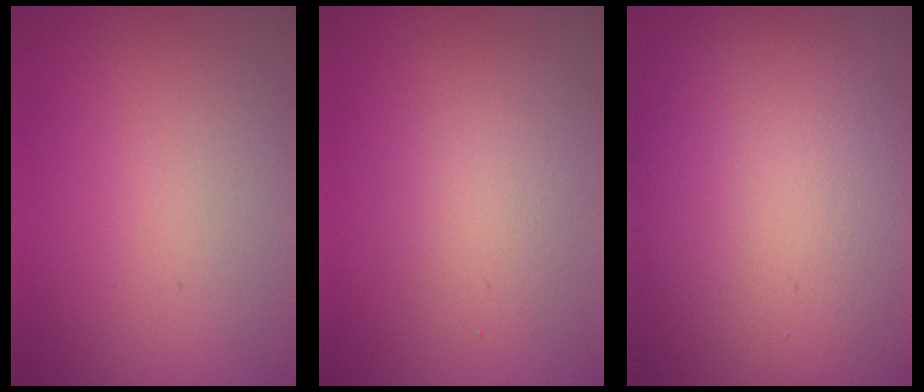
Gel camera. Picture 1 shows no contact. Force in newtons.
{"total": 2.5, "press": 2.5, "slide": 0.2}
{"total": 19.0, "press": 18.9, "slide": 1.1}